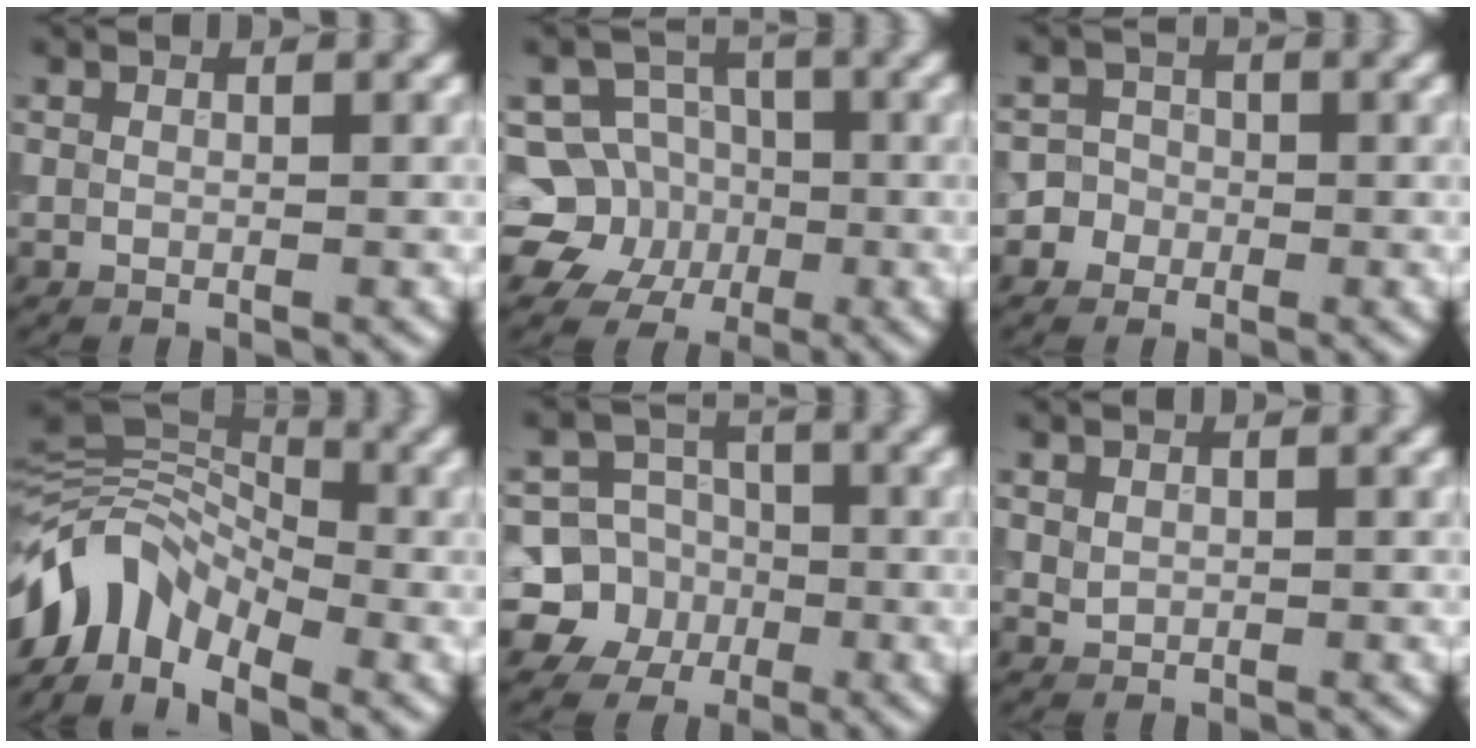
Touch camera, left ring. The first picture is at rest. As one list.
[{"total": 8.7, "force": [-1.9, 8.1, 2.4], "torque": [-0.036, 0.014, -0.064]}, {"total": 3.4, "force": [-1.4, 3.1, 0.4], "torque": [0.026, 0.008, -0.041]}, {"total": 8.0, "force": [-4.2, 5.0, 4.6], "torque": [-0.079, 0.009, -0.093]}, {"total": 9.0, "force": [-1.9, 8.7, 1.5], "torque": [-0.037, 0.009, -0.054]}, {"total": 0.7, "force": [0.3, 0.5, 0.3], "torque": [-0.006, -0.002, 0.009]}]